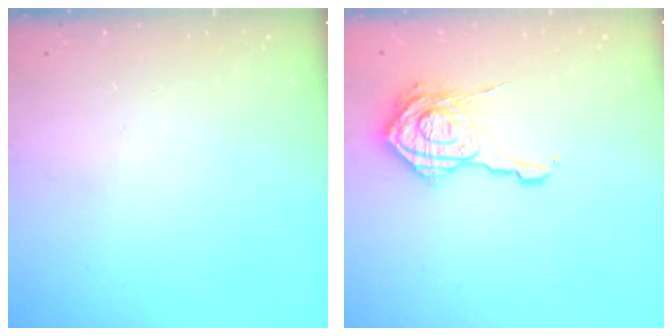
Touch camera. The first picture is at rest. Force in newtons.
{"total": 15.0, "press": 15.0, "slide": 0.6}